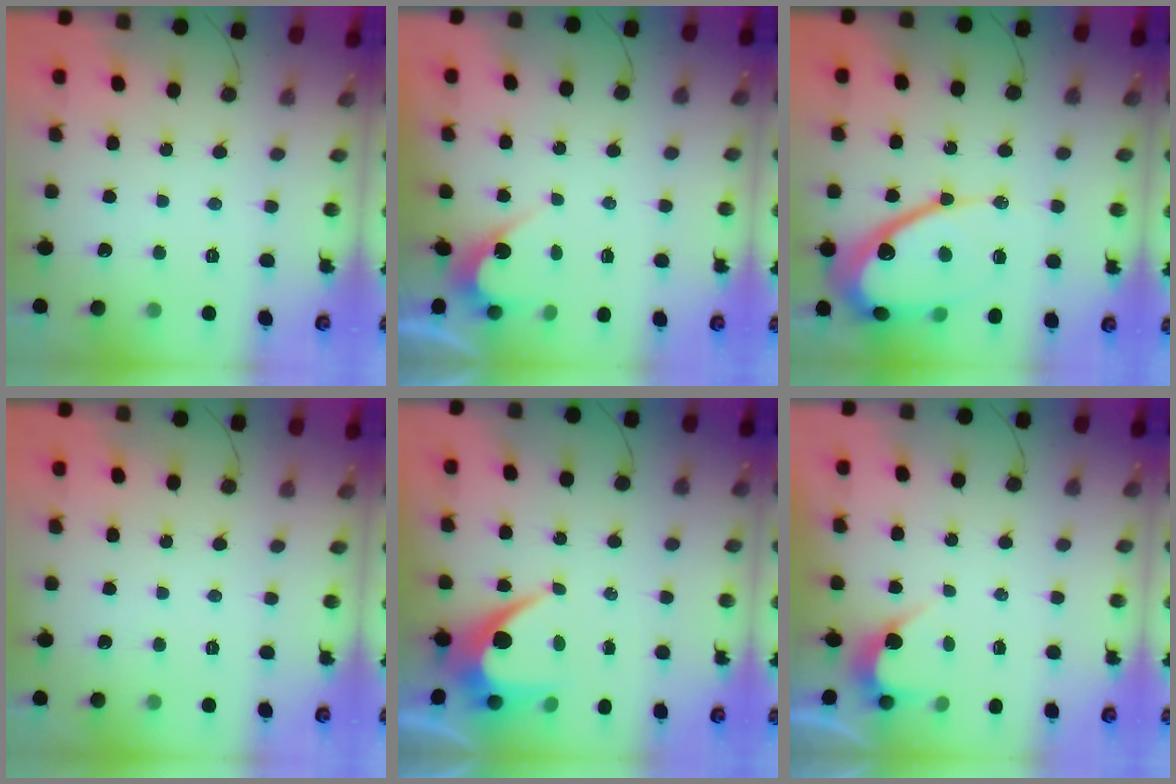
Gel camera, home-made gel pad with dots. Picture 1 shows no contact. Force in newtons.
{"total": 5.1, "press": 5.1, "slide": 0.2}
{"total": 15.8, "press": 15.7, "slide": 1.4}
{"total": 0.0}
{"total": 7.0, "press": 7.0, "slide": 0.8}
{"total": 2.5, "press": 2.5, "slide": 0.2}